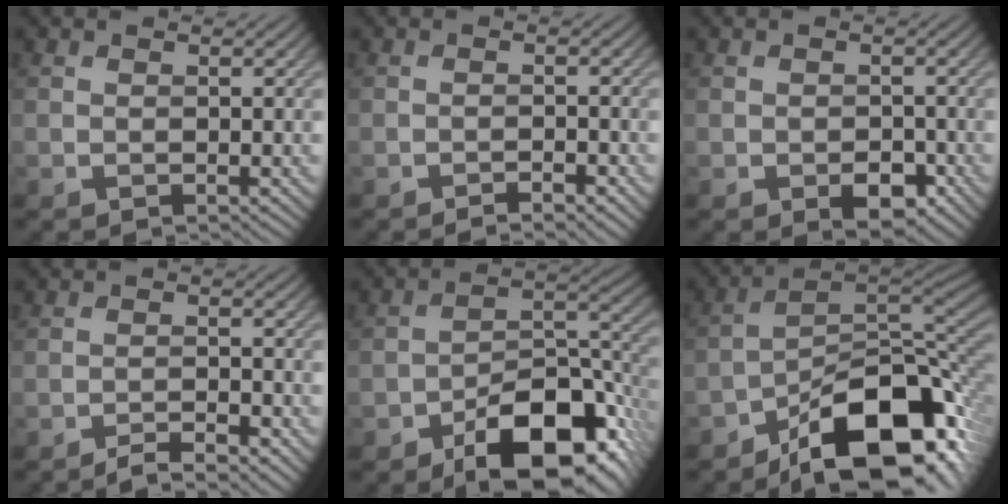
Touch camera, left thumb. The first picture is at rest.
{"total": 1.9, "force": [-1.4, 0.4, 1.1], "torque": [-0.016, 0.002, -0.024]}
{"total": 3.1, "force": [-1.4, 1.9, 2.0], "torque": [-0.029, -0.011, -0.018]}
{"total": 3.4, "force": [-2.8, 0.5, 1.9], "torque": [-0.026, 0.008, -0.051]}
{"total": 14.5, "force": [-8.5, 6.7, 9.7], "torque": [-0.134, -0.011, -0.141]}
{"total": 16.1, "force": [-9.3, 7.1, 11.0], "torque": [-0.144, -0.016, -0.159]}